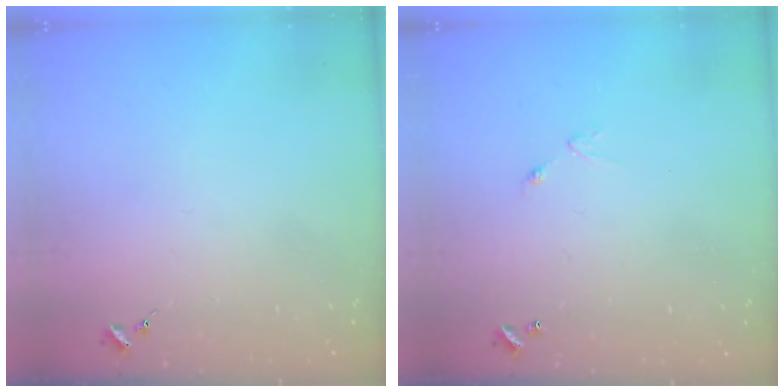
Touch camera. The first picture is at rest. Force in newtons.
{"total": 4.8, "press": 4.8, "slide": 0.3}